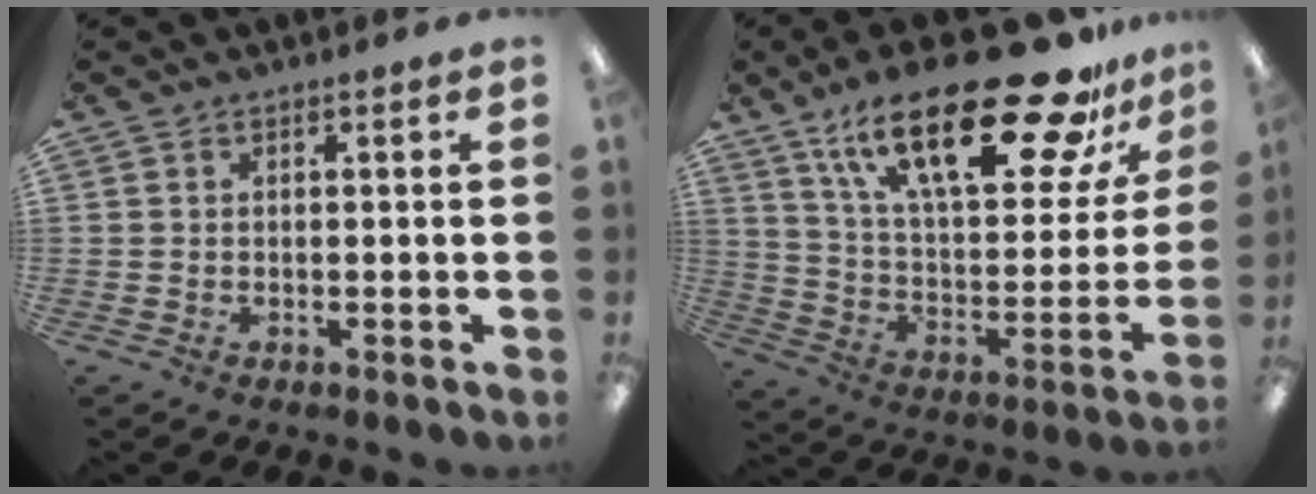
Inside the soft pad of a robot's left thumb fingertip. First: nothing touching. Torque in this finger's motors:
{"motor_torque": [0.53, 0.62, 1.61, -1.17, 0.48]}